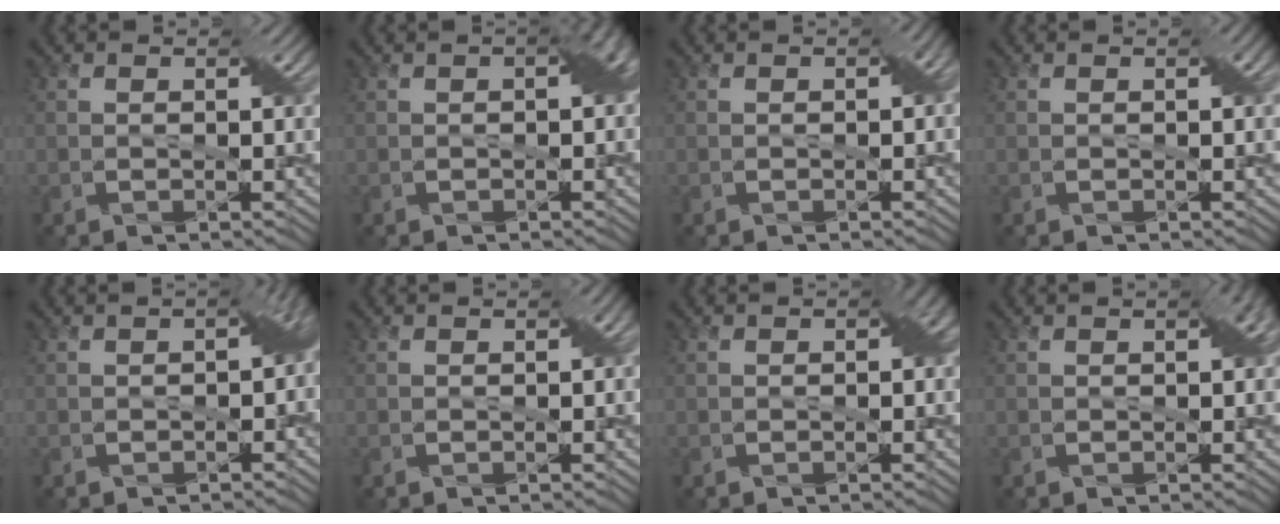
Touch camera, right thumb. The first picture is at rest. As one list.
[{"total": 2.7, "force": [0.0, 1.3, 2.3], "torque": [-0.030, 0.005, 0.000]}, {"total": 1.5, "force": [-0.1, 0.9, 1.1], "torque": [-0.016, -0.001, 0.000]}, {"total": 0.6, "force": [0.1, 0.2, 0.5], "torque": [-0.007, 0.003, 0.003]}, {"total": 3.9, "force": [-0.6, 2.3, 3.1], "torque": [-0.038, -0.003, -0.007]}, {"total": 1.1, "force": [0.0, 0.6, 0.8], "torque": [-0.011, 0.002, 0.001]}, {"total": 1.6, "force": [-0.2, 1.0, 1.2], "torque": [-0.017, -0.002, -0.003]}, {"total": 1.8, "force": [0.3, 0.9, 1.6], "torque": [-0.016, 0.008, 0.007]}]